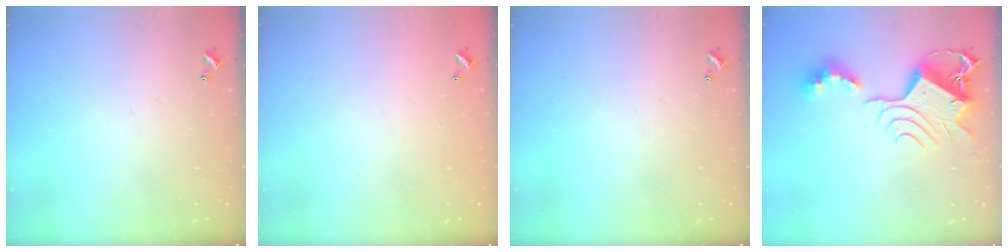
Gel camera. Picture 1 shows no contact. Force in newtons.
{"total": 2.9, "press": 2.9, "slide": 0.1}
{"total": 0.0}
{"total": 14.2, "press": 14.2, "slide": 1.2}